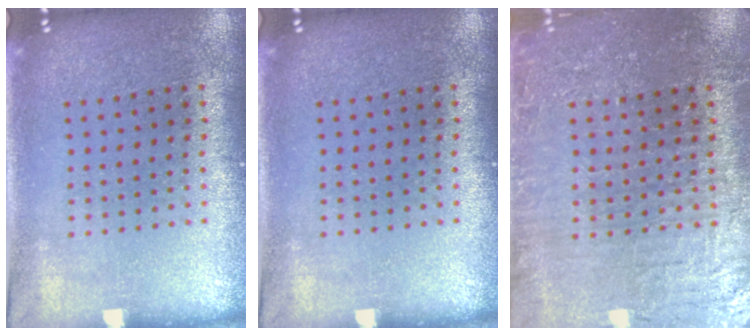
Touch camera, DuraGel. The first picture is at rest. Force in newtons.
{"total": 0.0}
{"total": 3.9, "press": 3.7, "slide": 1.0}